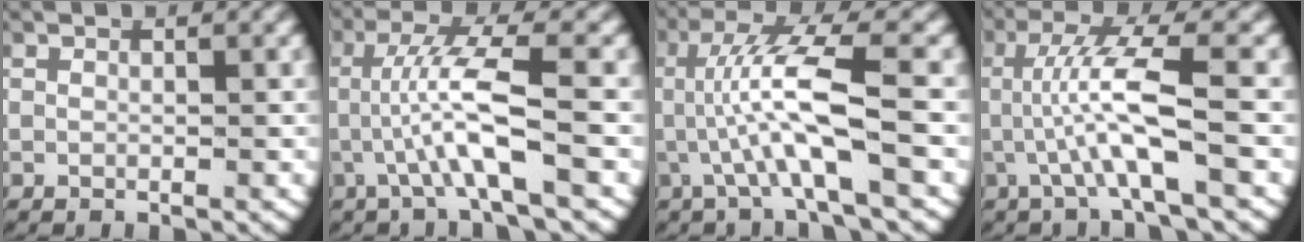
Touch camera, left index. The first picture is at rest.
{"total": 5.4, "force": [0.3, 1.1, 5.3], "torque": [-0.100, 0.007, 0.000]}
{"total": 6.4, "force": [0.7, 1.3, 6.2], "torque": [-0.109, 0.013, 0.005]}
{"total": 5.8, "force": [0.5, 1.2, 5.6], "torque": [-0.103, 0.010, 0.002]}